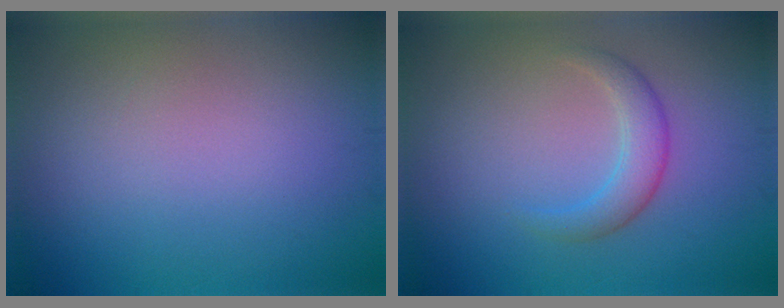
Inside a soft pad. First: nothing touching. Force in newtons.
{"total": 2.7, "press": 2.7, "slide": 0.1}